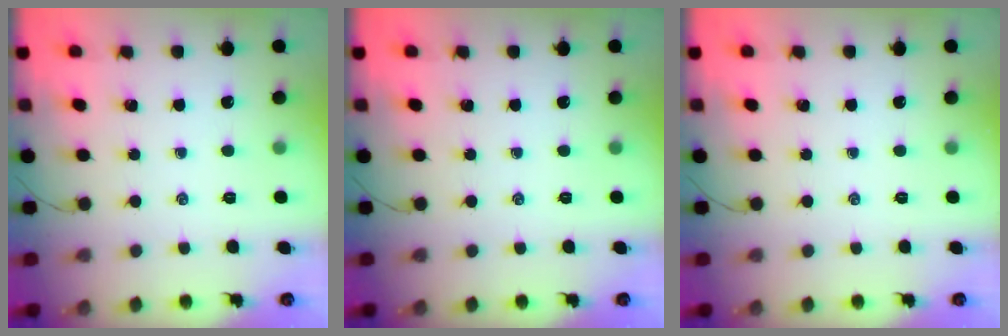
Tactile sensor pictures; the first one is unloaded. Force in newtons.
{"total": 0.0}
{"total": 0.0}